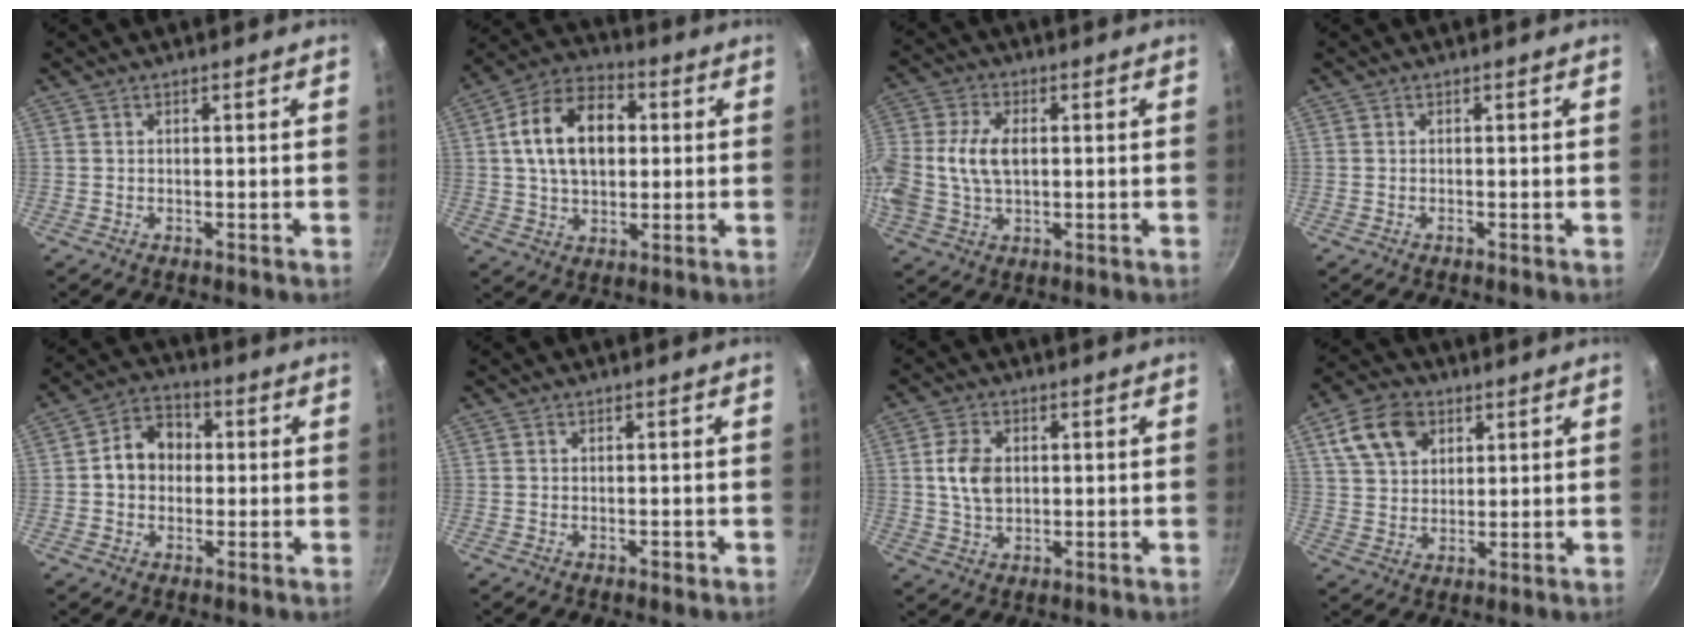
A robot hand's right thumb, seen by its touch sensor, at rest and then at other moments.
{"total": 15.5, "force": [2.4, 10.4, 11.2], "torque": [-0.161, 0.020, 0.028]}
{"total": 11.2, "force": [0.6, 7.2, 8.6], "torque": [-0.179, 0.020, 0.003]}
{"total": 0.0}
{"total": 8.6, "force": [0.3, 7.1, 4.9], "torque": [-0.045, 0.022, -0.010]}
{"total": 0.8, "force": [-0.4, 0.4, 0.5], "torque": [-0.006, 0.003, -0.005]}
{"total": 6.9, "force": [0.8, 4.9, 4.8], "torque": [-0.079, 0.005, 0.015]}
{"total": 10.8, "force": [4.8, 7.7, 5.9], "torque": [-0.089, 0.001, 0.085]}